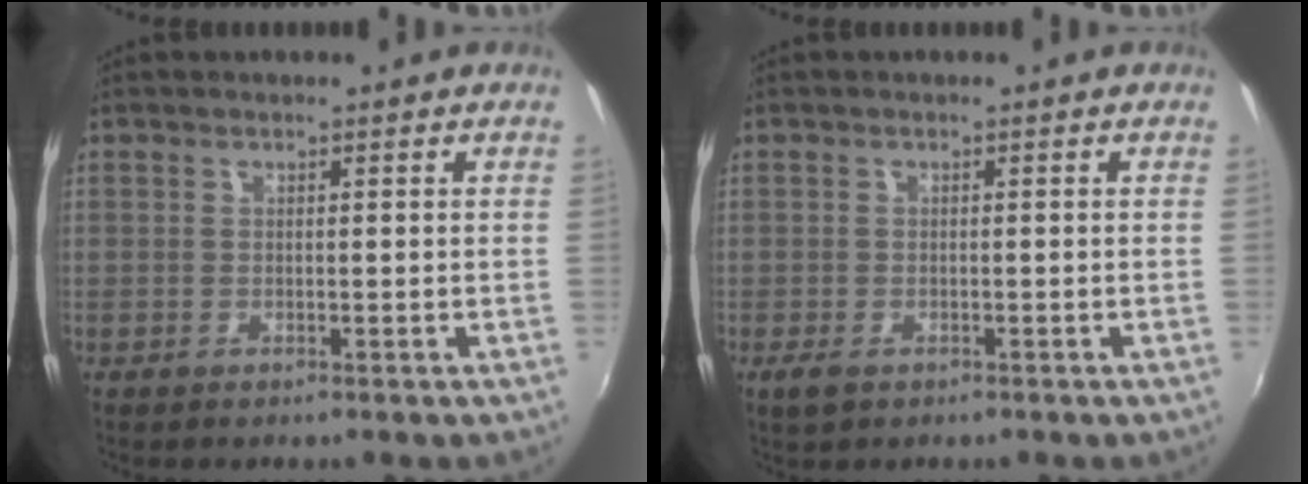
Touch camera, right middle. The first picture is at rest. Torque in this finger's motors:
{"motor_torque": [0.38, -0.35, 0.10, 0.00]}